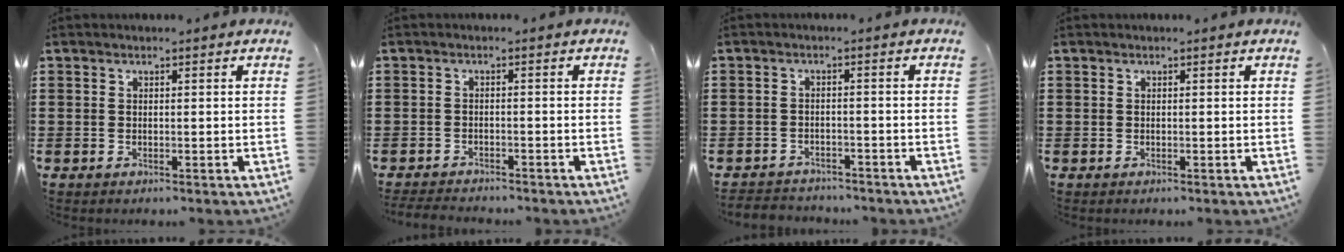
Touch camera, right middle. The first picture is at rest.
{"total": 2.3, "force": [-2.3, 0.4, 0.0], "torque": [-0.005, 0.000, -0.051]}
{"total": 2.5, "force": [-2.4, 0.6, -0.3], "torque": [-0.003, 0.000, -0.055]}
{"total": 0.0}